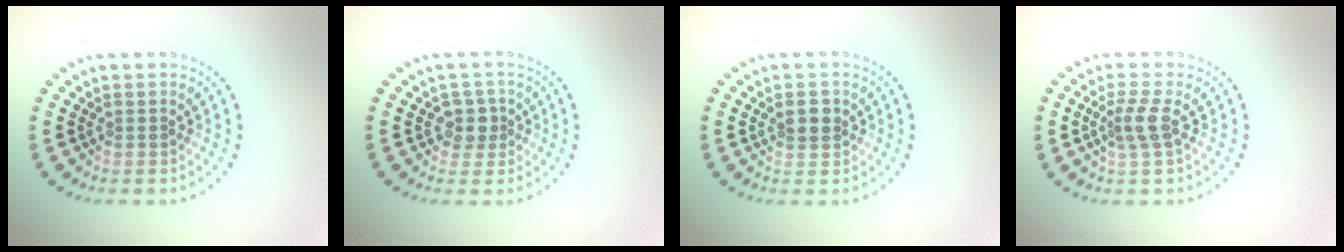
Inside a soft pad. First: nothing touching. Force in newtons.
{"total": 2.0, "press": 1.7, "slide": 1.1}
{"total": 1.8, "press": 1.7, "slide": 0.6}
{"total": 2.3, "press": 1.9, "slide": 1.4}